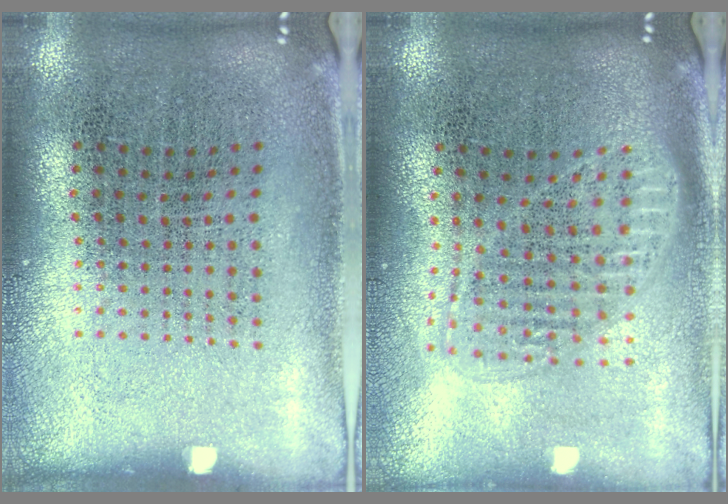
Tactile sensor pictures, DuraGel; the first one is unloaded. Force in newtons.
{"total": 1.7, "press": 1.4, "slide": 0.9}